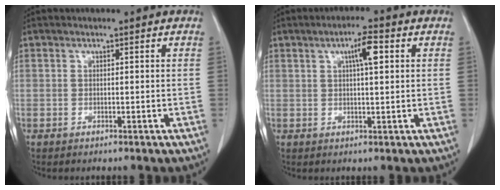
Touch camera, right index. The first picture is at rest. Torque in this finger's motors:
{"motor_torque": [0.49, 0.18, 0.11, 0.04]}